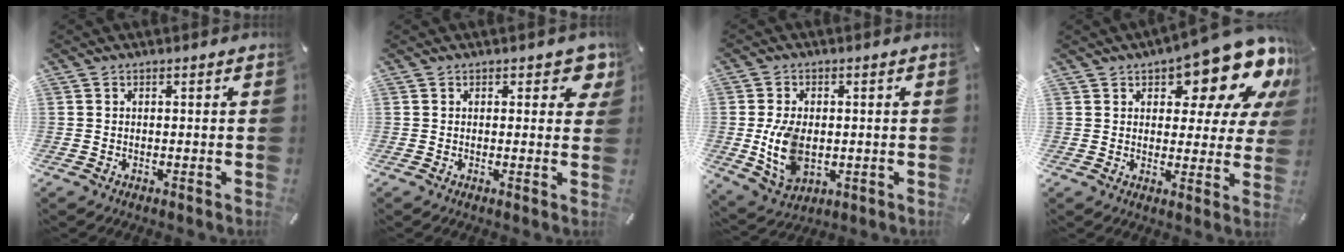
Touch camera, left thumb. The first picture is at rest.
{"total": 4.1, "force": [2.2, 2.3, 2.7], "torque": [-0.020, -0.006, 0.030]}
{"total": 10.4, "force": [-0.6, 7.2, 7.5], "torque": [-0.156, -0.004, -0.010]}
{"total": 15.8, "force": [10.4, 6.5, 10.0], "torque": [-0.124, -0.085, 0.168]}